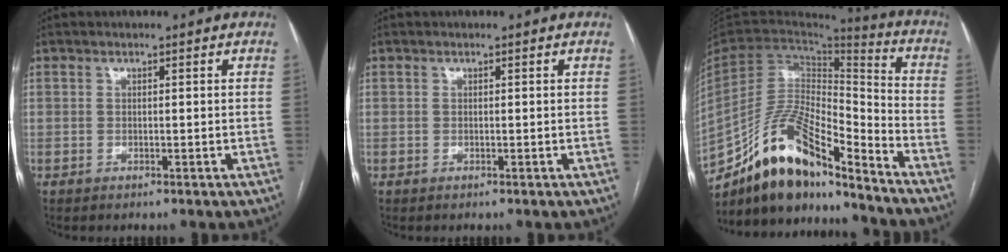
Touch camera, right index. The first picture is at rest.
{"total": 0.0}
{"total": 18.2, "force": [-15.0, 4.0, 9.5], "torque": [-0.179, 0.036, -0.271]}